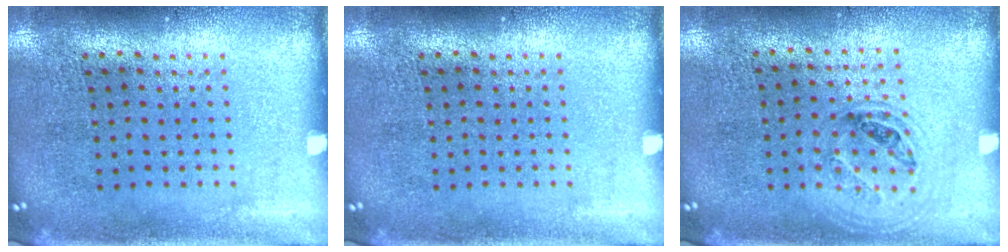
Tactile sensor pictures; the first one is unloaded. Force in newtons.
{"total": 0.0}
{"total": 1.0, "press": 0.9, "slide": 0.3}